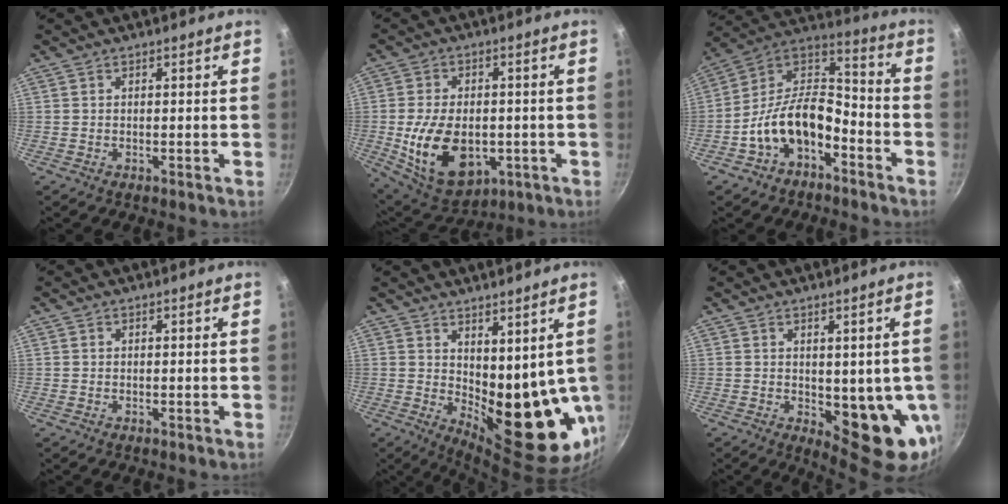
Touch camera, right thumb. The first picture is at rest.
{"total": 16.2, "force": [-2.8, 10.5, 12.1], "torque": [-0.194, -0.001, -0.026]}
{"total": 15.4, "force": [-6.6, 9.2, 10.4], "torque": [-0.156, 0.080, -0.134]}
{"total": 0.0}
{"total": 14.4, "force": [3.6, 6.5, 12.3], "torque": [-0.136, -0.050, 0.074]}
{"total": 11.7, "force": [-1.2, 5.3, 10.4], "torque": [-0.094, -0.016, -0.003]}